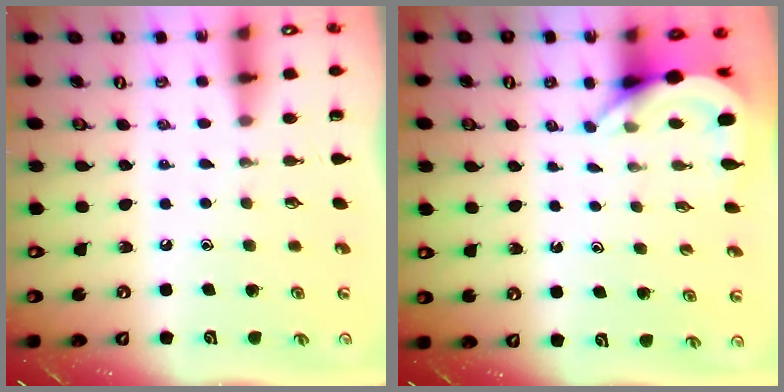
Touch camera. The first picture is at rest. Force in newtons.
{"total": 4.7, "press": 4.7, "slide": 0.2}